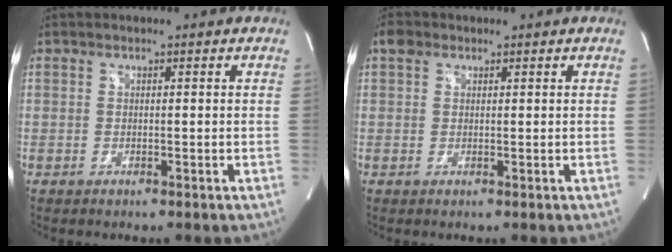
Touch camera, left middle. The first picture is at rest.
{"total": 1.8, "force": [1.1, 1.3, 0.6], "torque": [-0.013, 0.016, 0.017]}